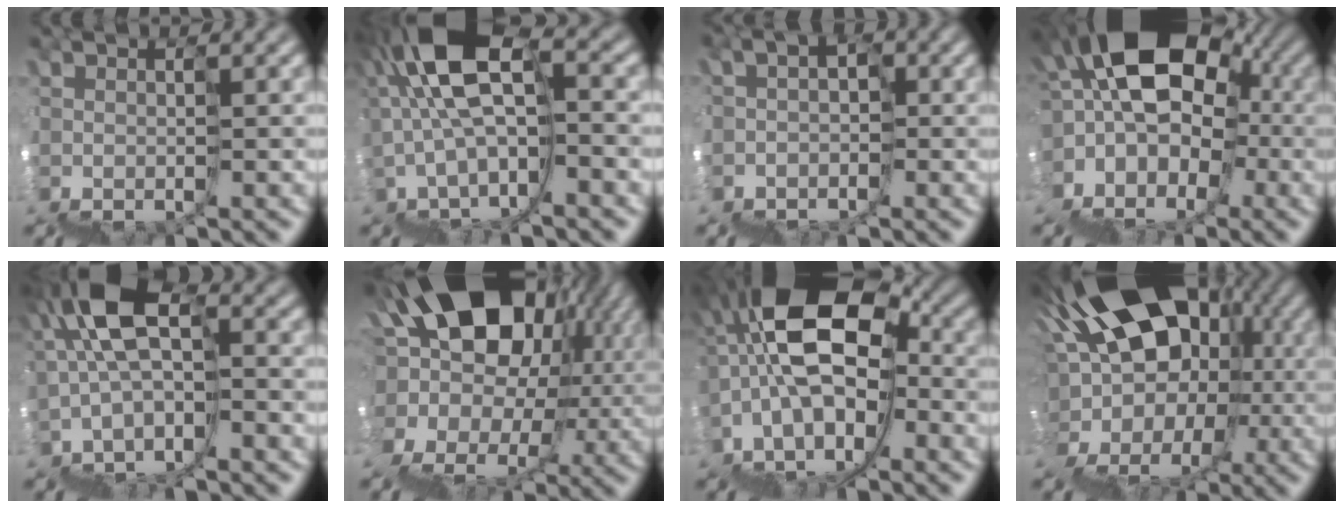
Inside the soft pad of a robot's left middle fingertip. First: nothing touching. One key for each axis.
{"total": 6.9, "fx": 1.8, "fy": 3.3, "fz": 5.7, "tx": -0.118, "ty": 0.042, "tz": 0.027}
{"total": 1.8, "fx": -0.6, "fy": 1.7, "fz": -0.2, "tx": 0.001, "ty": 0.001, "tz": -0.020}
{"total": 10.1, "fx": 1.9, "fy": 7.8, "fz": 6.1, "tx": -0.056, "ty": 0.027, "tz": 0.026}
{"total": 6.2, "fx": 1.4, "fy": 3.3, "fz": 5.0, "tx": -0.097, "ty": 0.041, "tz": 0.014}
{"total": 14.6, "fx": 5.6, "fy": 10.3, "fz": 8.6, "tx": -0.124, "ty": 0.040, "tz": 0.098}
{"total": 8.8, "fx": 0.0, "fy": 5.3, "fz": 7.0, "tx": -0.107, "ty": 0.033, "tz": -0.010}
{"total": 11.2, "fx": 2.0, "fy": 8.1, "fz": 7.4, "tx": -0.072, "ty": 0.044, "tz": 0.034}